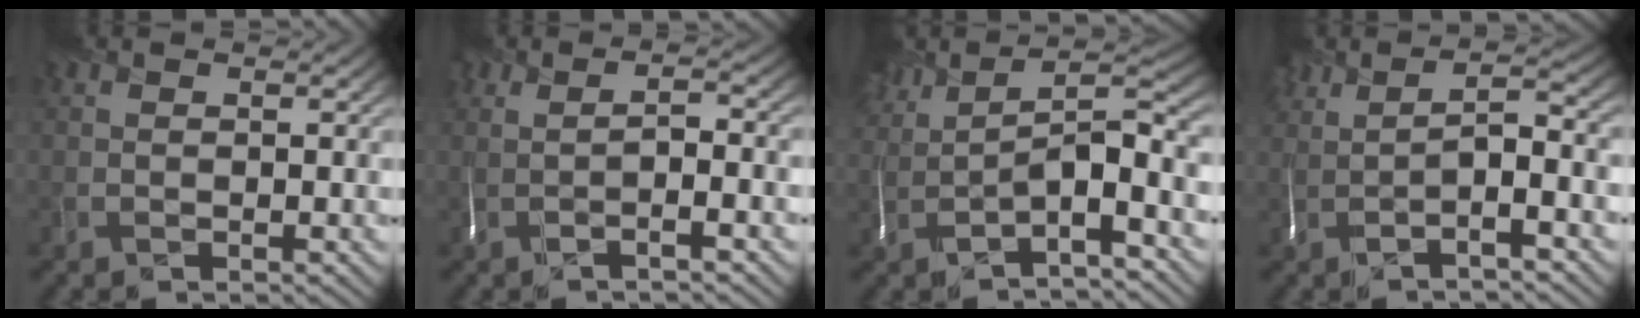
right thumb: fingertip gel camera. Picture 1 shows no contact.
{"total": 2.3, "force": [-1.3, 0.5, 1.8], "torque": [-0.037, -0.003, -0.031]}
{"total": 8.1, "force": [-1.3, 2.7, 7.5], "torque": [-0.135, 0.007, -0.030]}
{"total": 4.3, "force": [-1.3, 1.2, 3.9], "torque": [-0.072, 0.000, -0.032]}